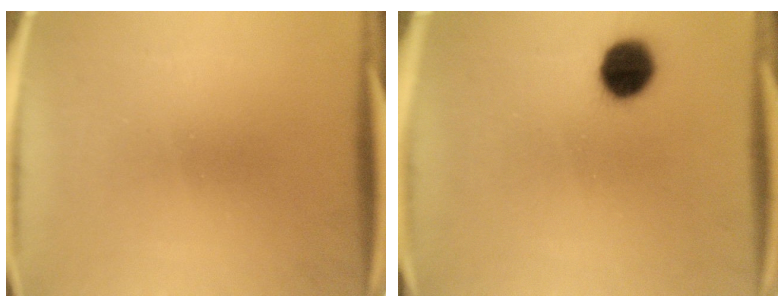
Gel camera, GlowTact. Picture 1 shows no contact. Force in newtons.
{"total": 8.6}